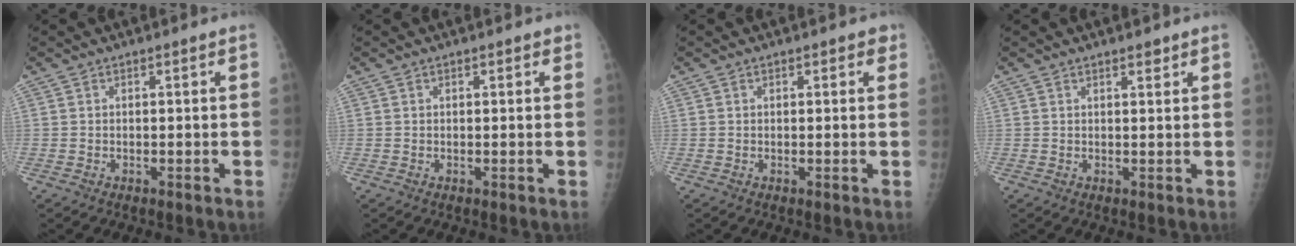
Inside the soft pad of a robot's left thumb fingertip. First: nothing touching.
{"total": 0.8, "force": [0.4, 0.4, 0.4], "torque": [0.000, -0.001, 0.002]}
{"total": 1.5, "force": [0.8, 0.9, 1.0], "torque": [0.003, 0.000, 0.005]}
{"total": 1.4, "force": [1.1, 0.5, 0.8], "torque": [-0.006, -0.007, 0.016]}